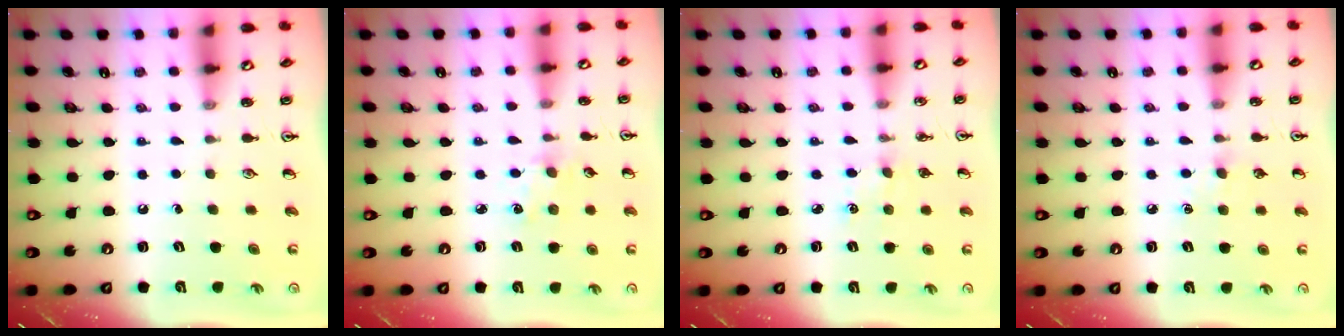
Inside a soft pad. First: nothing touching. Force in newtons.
{"total": 2.9, "press": 2.9, "slide": 0.5}
{"total": 2.7, "press": 2.7, "slide": 0.4}
{"total": 5.2, "press": 5.1, "slide": 0.8}